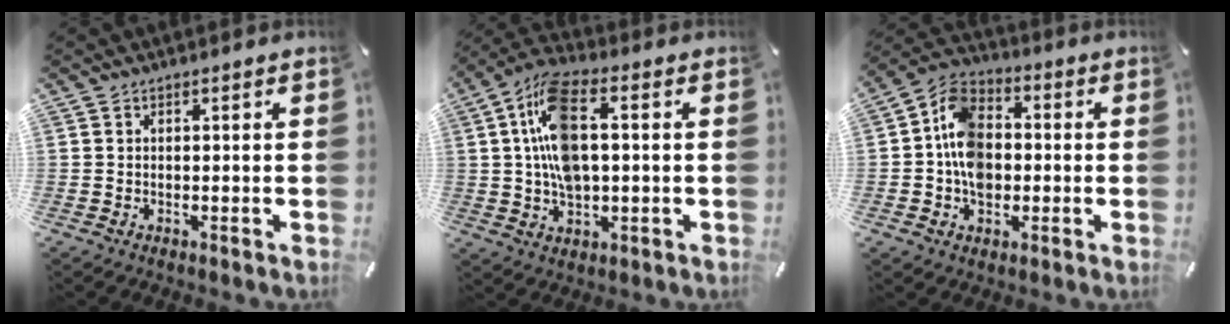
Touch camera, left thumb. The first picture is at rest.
{"total": 12.8, "force": [1.4, 6.9, 10.6], "torque": [-0.220, 0.001, 0.025]}
{"total": 10.7, "force": [-1.7, 8.4, 6.4], "torque": [-0.137, 0.022, -0.031]}